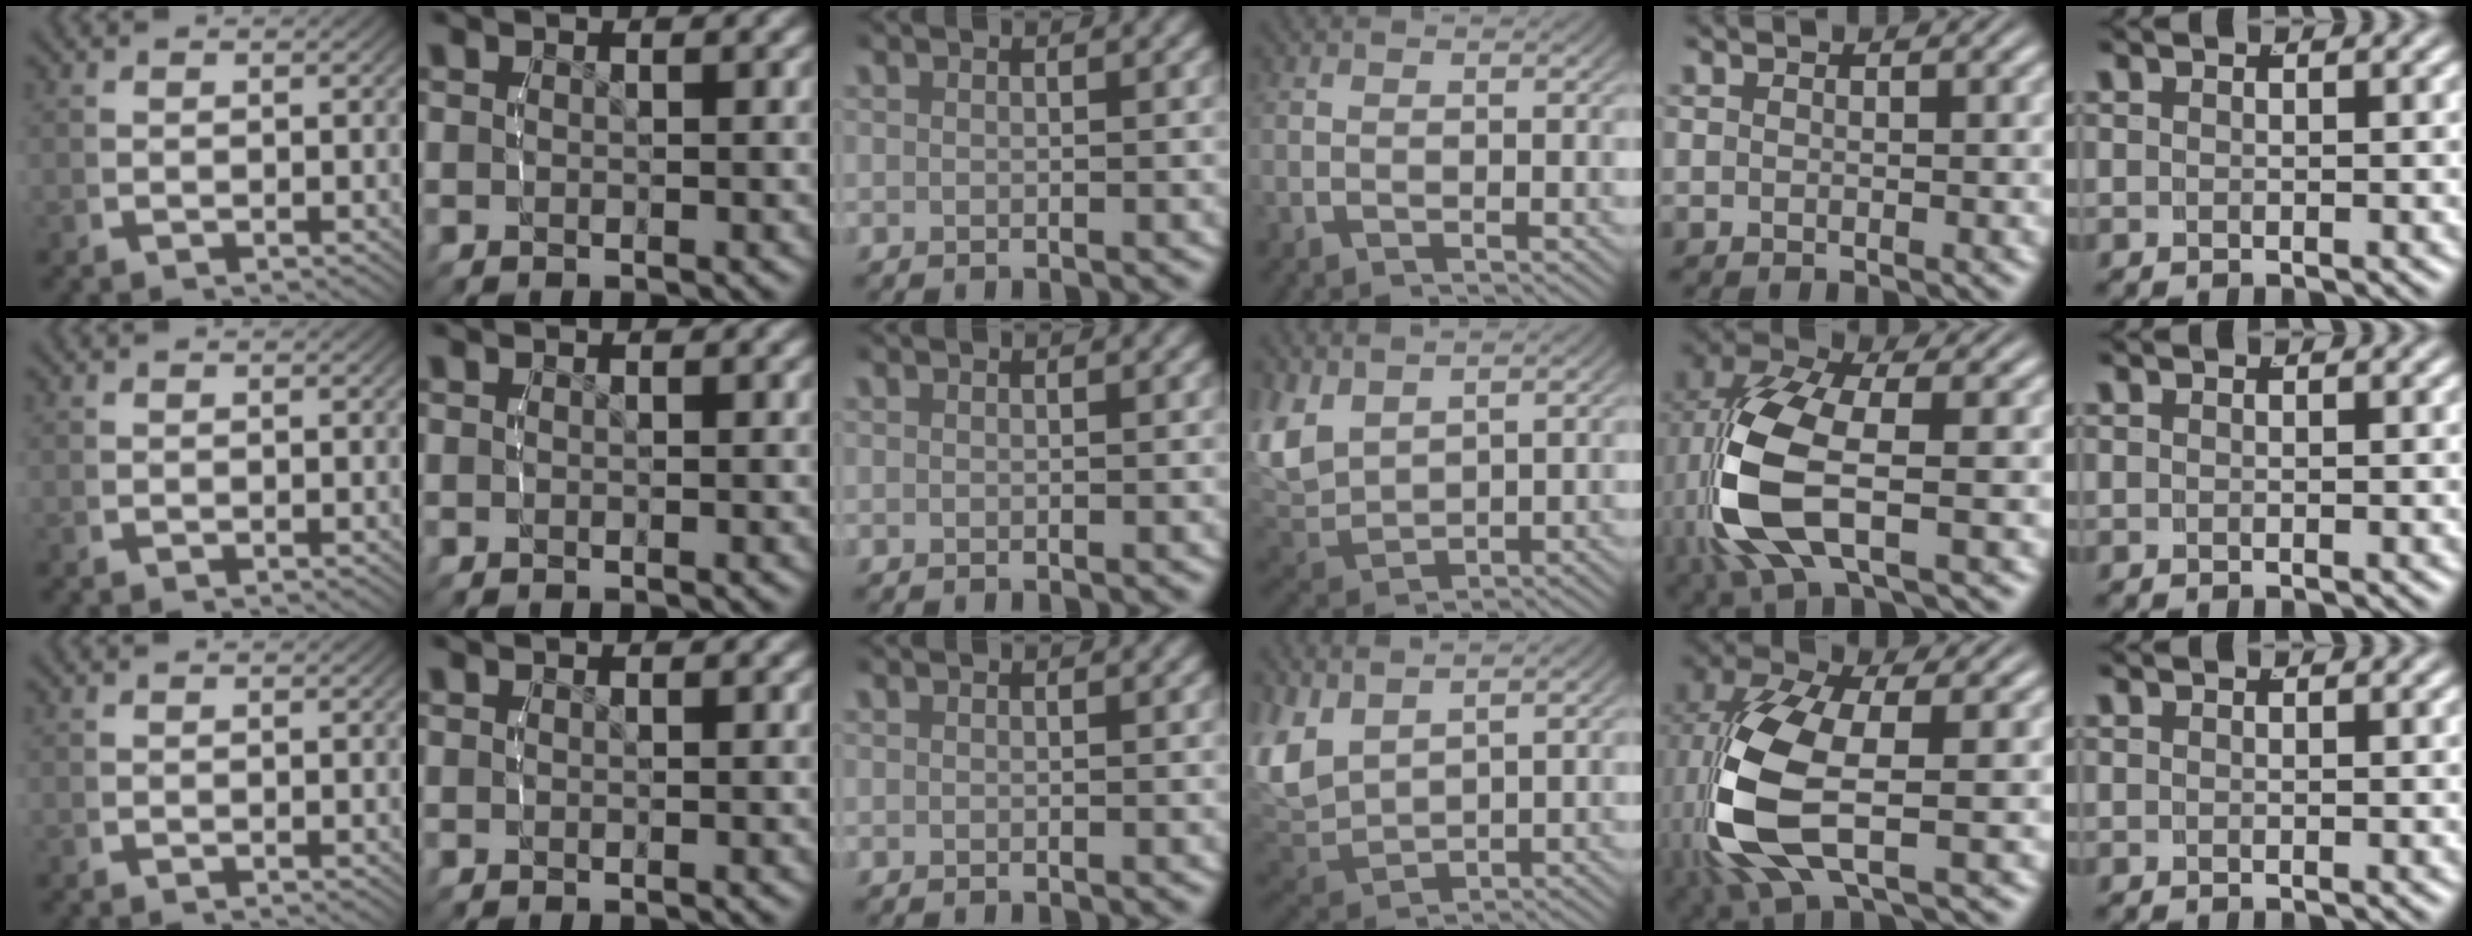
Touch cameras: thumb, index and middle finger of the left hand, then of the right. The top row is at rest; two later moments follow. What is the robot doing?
{"motion": "lift_and_place", "object": "pen"}